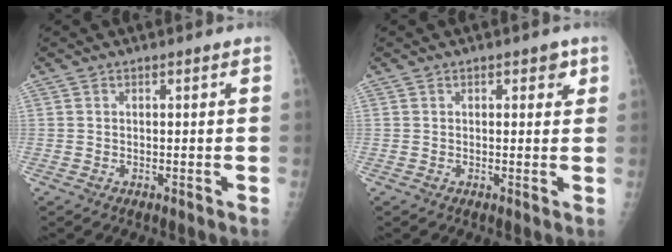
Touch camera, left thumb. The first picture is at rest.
{"total": 2.2, "force": [1.1, 1.3, 1.4], "torque": [0.000, -0.001, 0.009]}